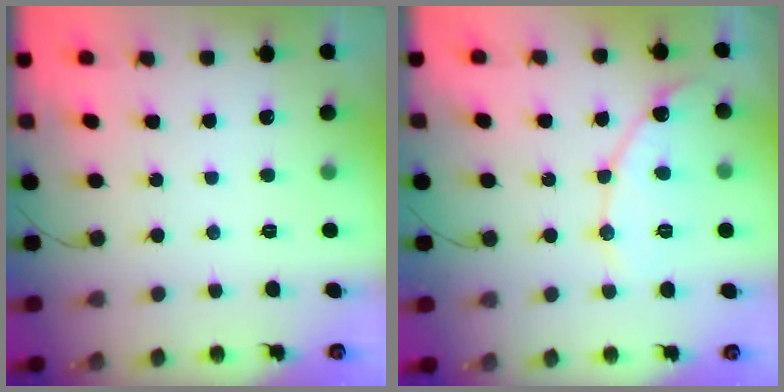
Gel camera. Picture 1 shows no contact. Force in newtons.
{"total": 10.8, "press": 10.8, "slide": 0.7}